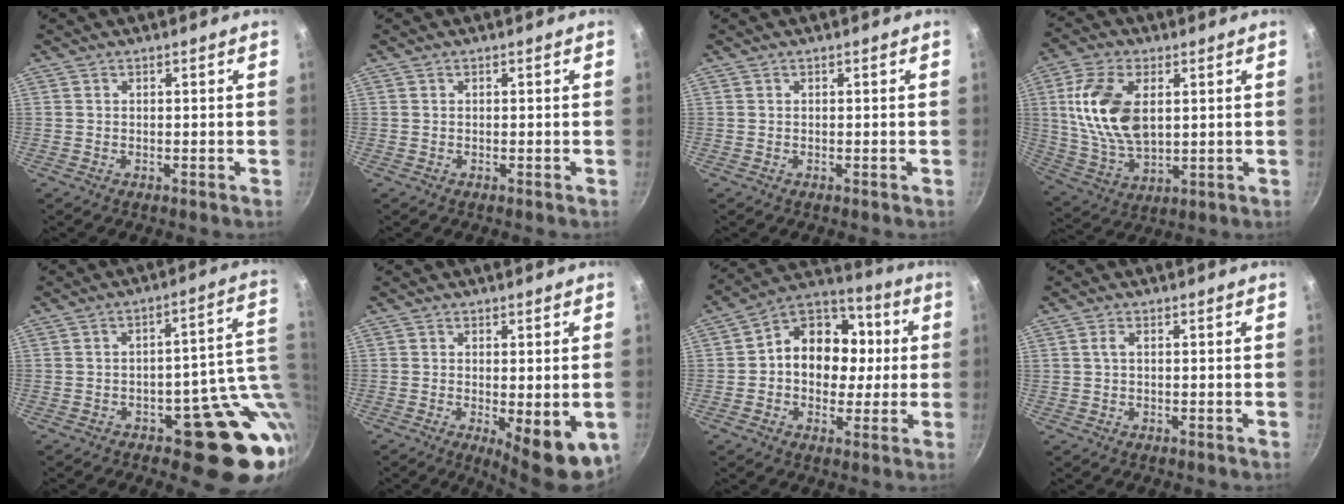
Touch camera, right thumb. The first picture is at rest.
{"total": 0.0}
{"total": 0.0}
{"total": 15.1, "force": [3.0, 8.6, 12.0], "torque": [-0.222, -0.012, 0.065]}
{"total": 14.7, "force": [-2.3, 7.7, 12.3], "torque": [-0.082, 0.025, -0.022]}
{"total": 9.9, "force": [-2.5, 3.1, 9.1], "torque": [-0.105, -0.012, -0.022]}
{"total": 15.0, "force": [0.6, 12.0, 8.9], "torque": [-0.090, 0.031, -0.010]}
{"total": 1.3, "force": [0.2, 0.5, 1.2], "torque": [-0.025, 0.003, 0.003]}